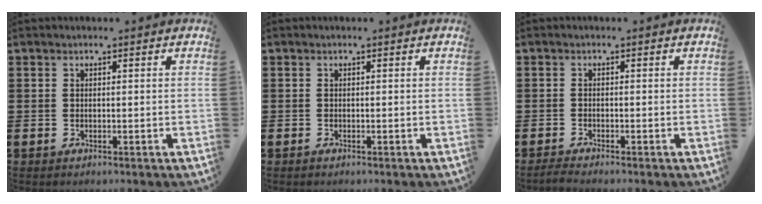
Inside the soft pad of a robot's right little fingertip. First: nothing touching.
{"total": 0.0}
{"total": 0.9, "force": [-0.7, 0.0, 0.5], "torque": [-0.009, -0.003, -0.014]}